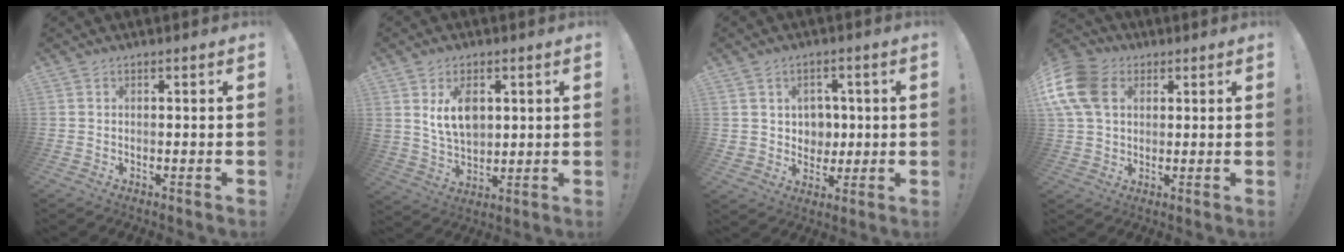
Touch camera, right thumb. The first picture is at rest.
{"total": 9.8, "force": [3.6, 6.8, 6.1], "torque": [-0.094, -0.013, 0.067]}
{"total": 6.8, "force": [2.1, 6.4, 1.0], "torque": [-0.015, -0.019, 0.046]}
{"total": 16.0, "force": [4.3, 12.1, 9.6], "torque": [-0.181, -0.012, 0.083]}